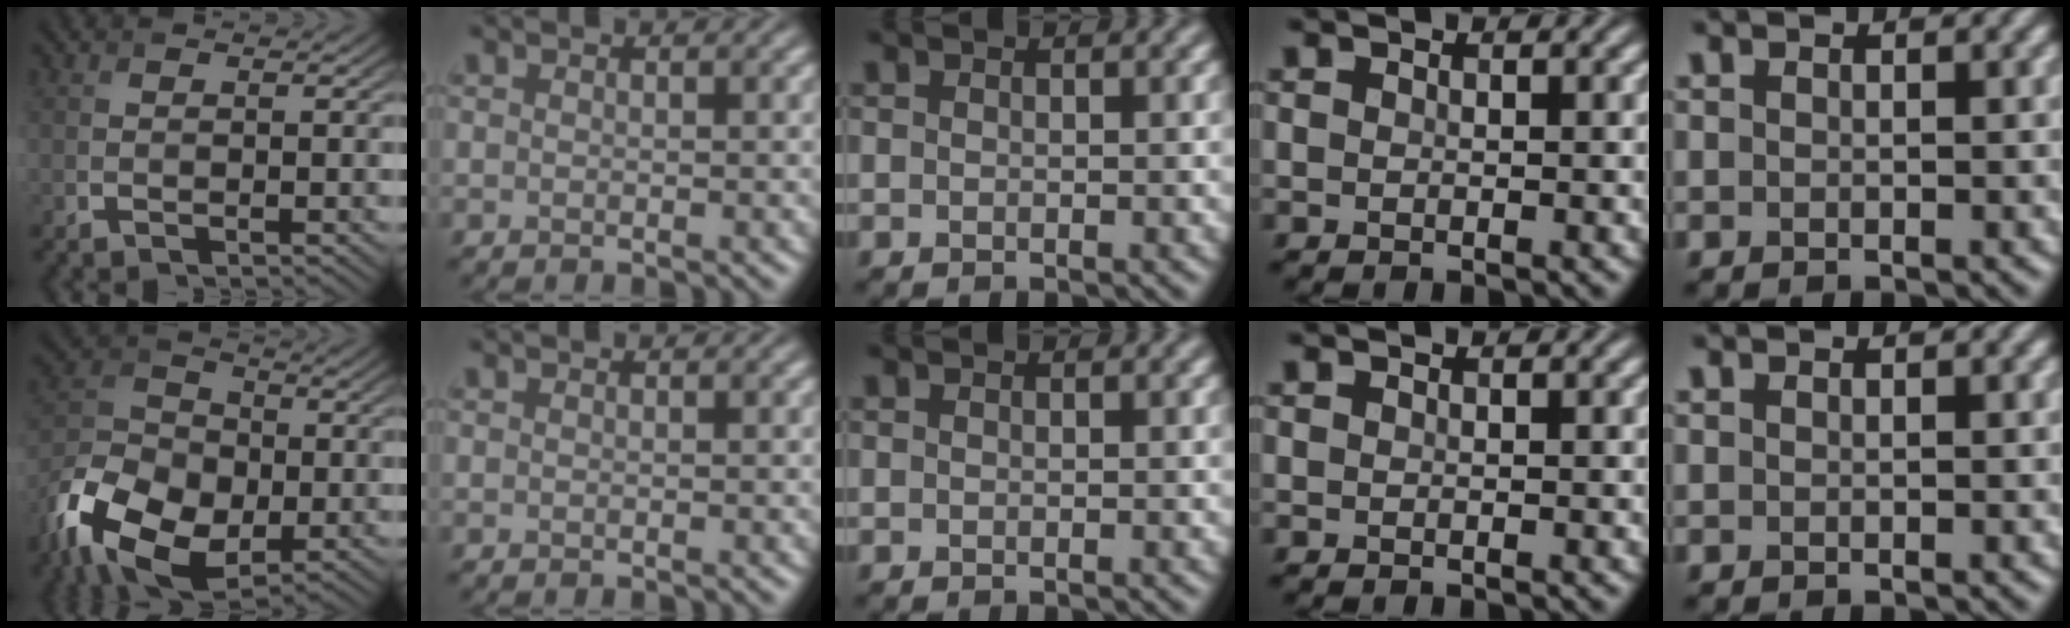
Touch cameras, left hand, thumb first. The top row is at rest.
{"thumb": {"total": 14.3, "force": [-5.8, 9.3, 9.2], "torque": [-0.212, -0.032, -0.123]}}